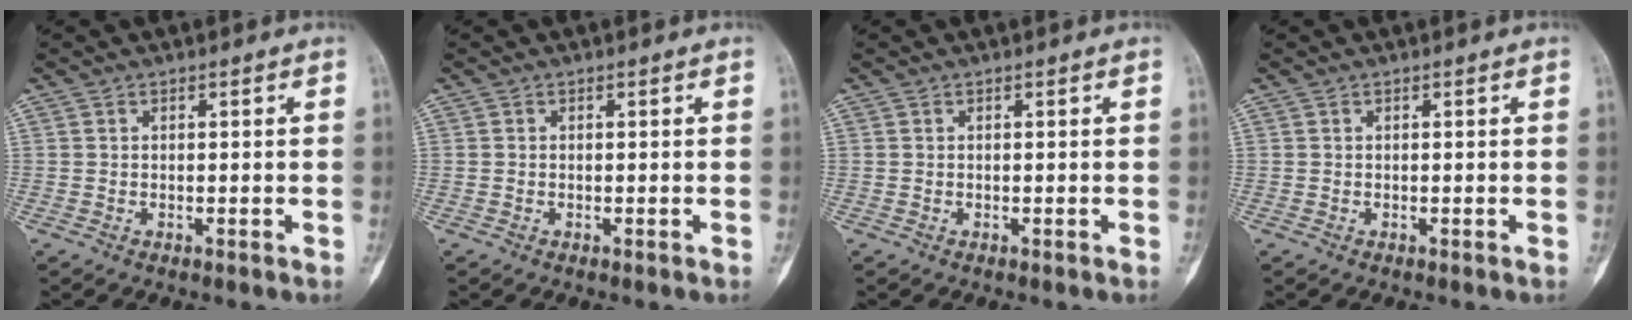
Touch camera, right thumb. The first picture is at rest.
{"total": 0.0}
{"total": 0.0}
{"total": 0.0}